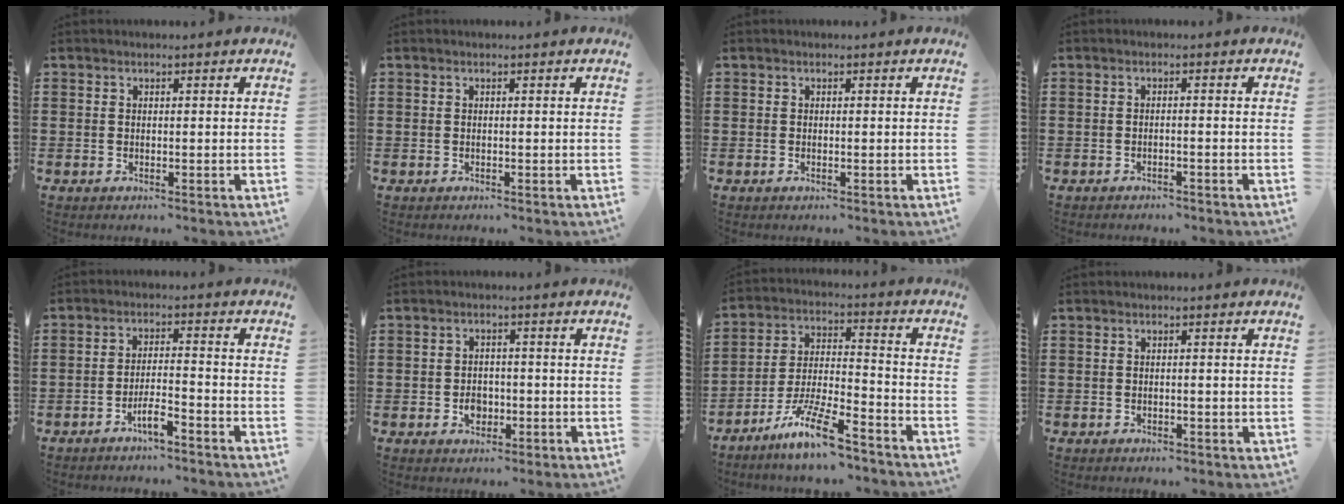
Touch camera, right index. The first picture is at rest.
{"total": 0.0}
{"total": 0.0}
{"total": 1.1, "force": [-1.0, 0.0, 0.4], "torque": [-0.008, 0.000, -0.020]}
{"total": 4.1, "force": [-3.1, 0.3, 2.7], "torque": [-0.062, 0.000, -0.063]}
{"total": 3.1, "force": [-1.0, 2.3, 1.8], "torque": [-0.037, 0.003, -0.019]}
{"total": 11.0, "force": [-8.6, 1.5, 6.7], "torque": [-0.131, 0.018, -0.166]}
{"total": 0.5, "force": [-0.2, 0.3, 0.3], "torque": [-0.009, 0.000, -0.003]}